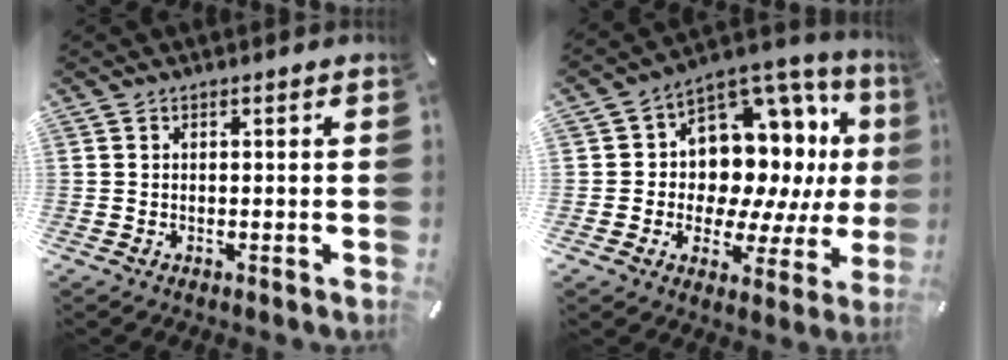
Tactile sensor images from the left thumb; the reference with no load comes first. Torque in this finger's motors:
{"motor_torque": [0.76, 0.85, 0.12, -0.04, 0.25]}